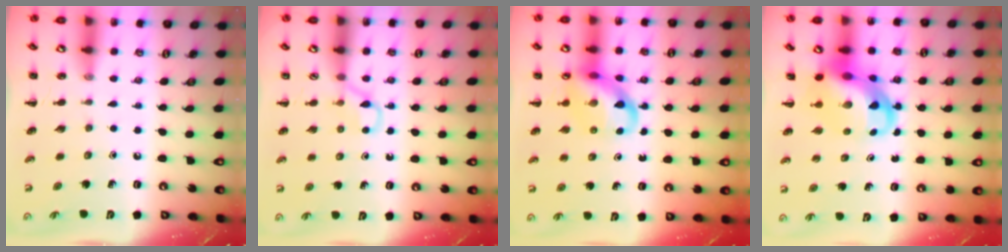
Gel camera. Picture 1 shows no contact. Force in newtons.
{"total": 2.7, "press": 2.4, "slide": 1.1}
{"total": 10.2, "press": 9.8, "slide": 2.7}
{"total": 9.4, "press": 8.9, "slide": 2.9}